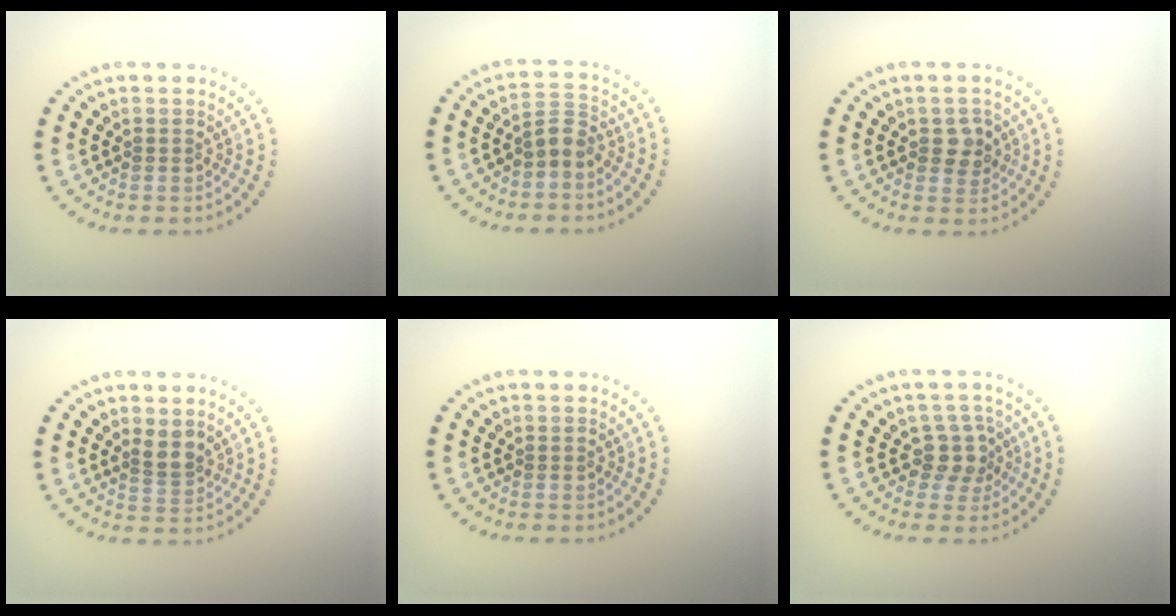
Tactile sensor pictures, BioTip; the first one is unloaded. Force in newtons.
{"total": 2.1, "press": 1.7, "slide": 1.2}
{"total": 2.2, "press": 2.1, "slide": 0.5}
{"total": 2.0, "press": 1.6, "slide": 1.2}
{"total": 0.0}
{"total": 2.5, "press": 2.0, "slide": 1.5}